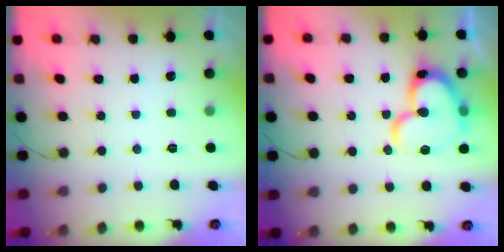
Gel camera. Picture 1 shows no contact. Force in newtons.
{"total": 18.2, "press": 18.1, "slide": 2.1}